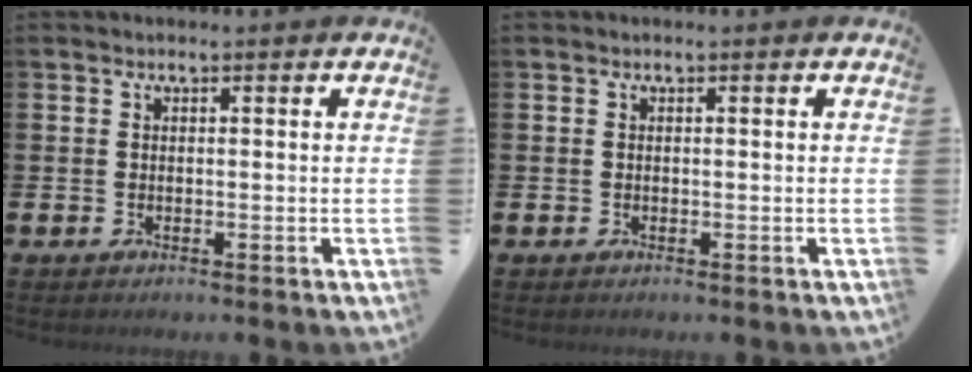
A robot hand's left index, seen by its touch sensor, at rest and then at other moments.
{"total": 0.0}